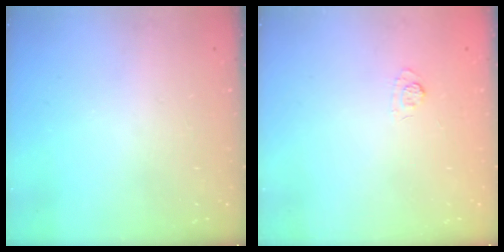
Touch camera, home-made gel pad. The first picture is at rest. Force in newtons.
{"total": 2.2, "press": 1.8, "slide": 1.3}